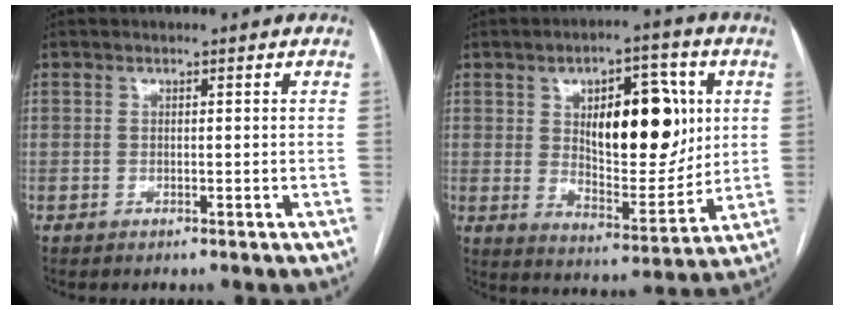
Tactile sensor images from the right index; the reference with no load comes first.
{"total": 15.5, "force": [3.9, 6.5, 13.5], "torque": [-0.197, 0.008, 0.069]}